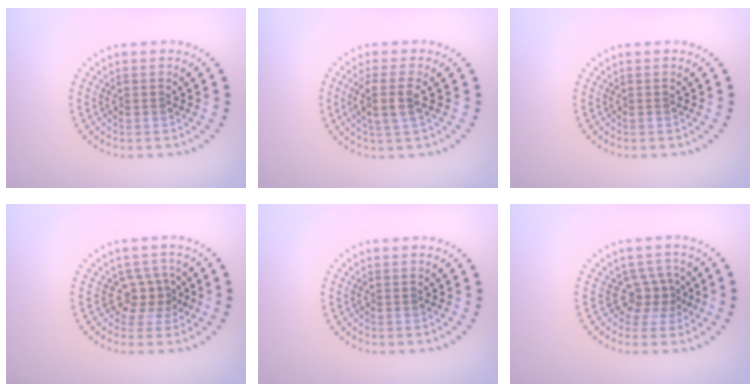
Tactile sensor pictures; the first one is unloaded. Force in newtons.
{"total": 2.9, "press": 2.4, "slide": 1.6}
{"total": 0.0}
{"total": 2.5, "press": 1.7, "slide": 1.8}
{"total": 0.0}
{"total": 2.5, "press": 1.7, "slide": 1.9}